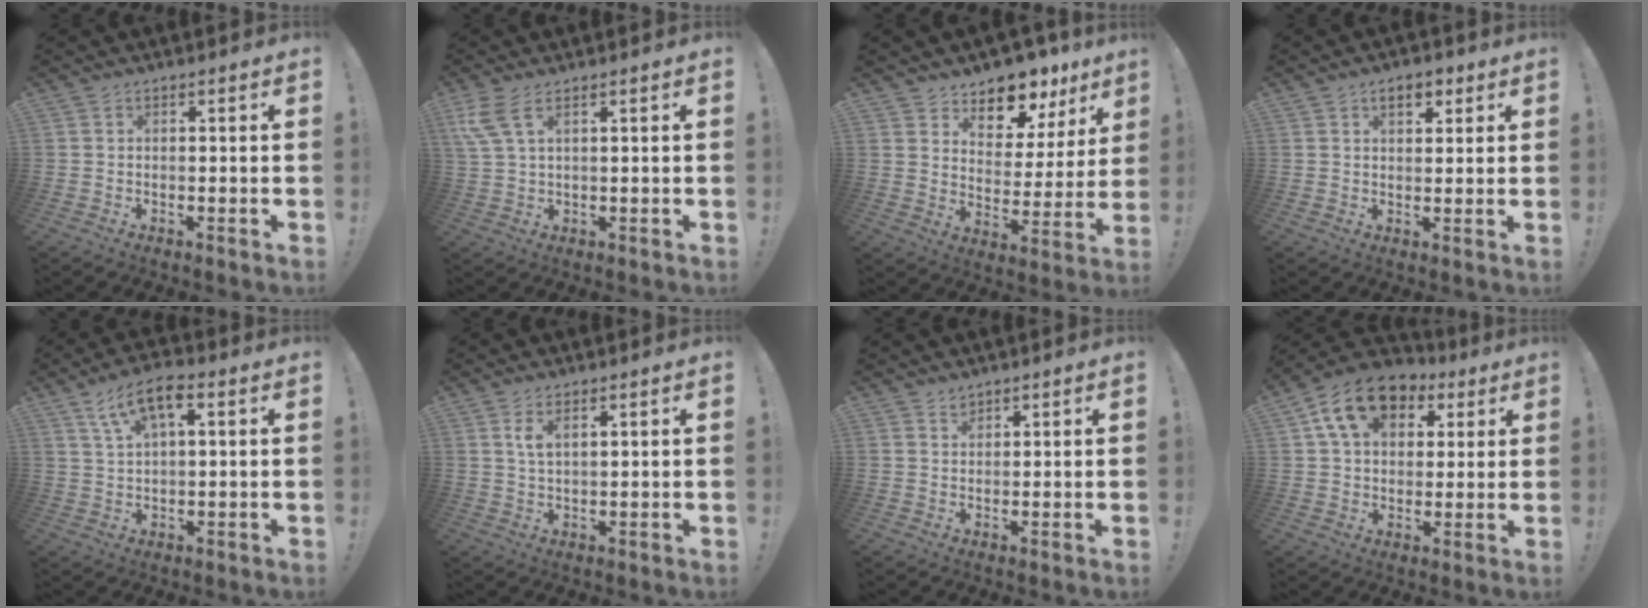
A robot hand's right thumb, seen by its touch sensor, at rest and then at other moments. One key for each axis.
{"total": 6.7, "fx": 3.6, "fy": 2.1, "fz": 5.3, "tx": -0.114, "ty": -0.008, "tz": 0.068}
{"total": 10.4, "fx": 8.8, "fy": 4.9, "fz": 2.8, "tx": -0.034, "ty": -0.085, "tz": 0.157}
{"total": 5.0, "fx": 2.5, "fy": 2.9, "fz": 3.1, "tx": -0.046, "ty": 0.003, "tz": 0.043}
{"total": 9.3, "fx": 4.1, "fy": 3.9, "fz": 7.3, "tx": -0.132, "ty": -0.001, "tz": 0.078}
{"total": 3.3, "fx": 1.9, "fy": 1.1, "fz": 2.4, "tx": -0.038, "ty": -0.011, "tz": 0.032}
{"total": 1.8, "fx": 1.5, "fy": 0.9, "fz": 0.4, "tx": 0.003, "ty": -0.010, "tz": 0.027}
{"total": 14.3, "fx": 6.3, "fy": 10.2, "fz": 7.7, "tx": -0.128, "ty": -0.014, "tz": 0.121}